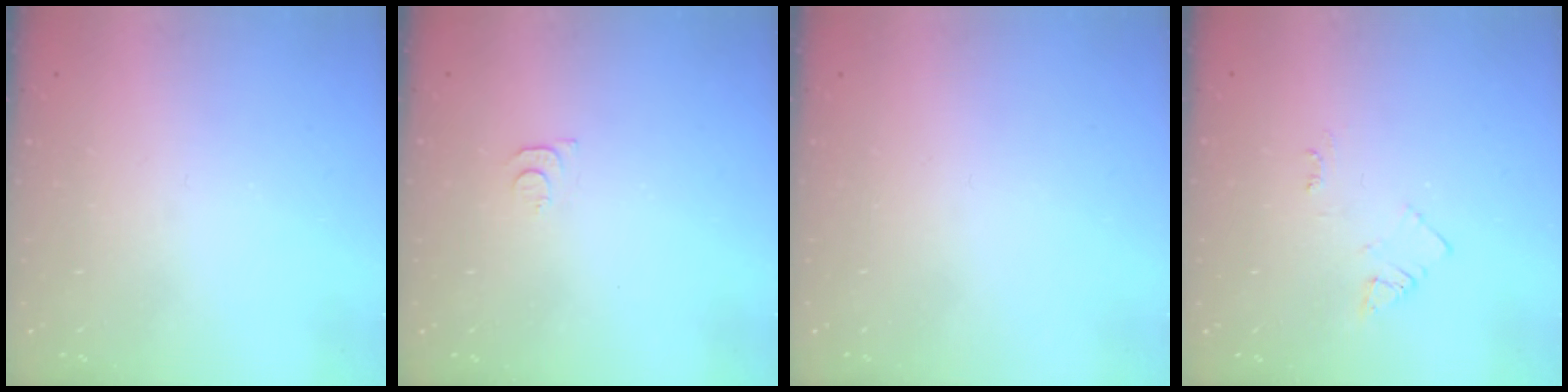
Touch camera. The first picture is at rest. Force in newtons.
{"total": 3.7, "press": 3.6, "slide": 0.4}
{"total": 1.7, "press": 1.7, "slide": 0.1}
{"total": 3.8, "press": 3.8, "slide": 0.5}